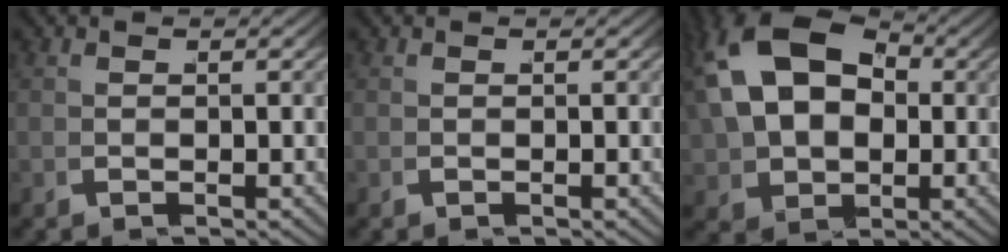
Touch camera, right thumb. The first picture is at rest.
{"total": 0.0}
{"total": 14.9, "force": [2.5, 11.0, 9.7], "torque": [-0.211, -0.017, 0.057]}